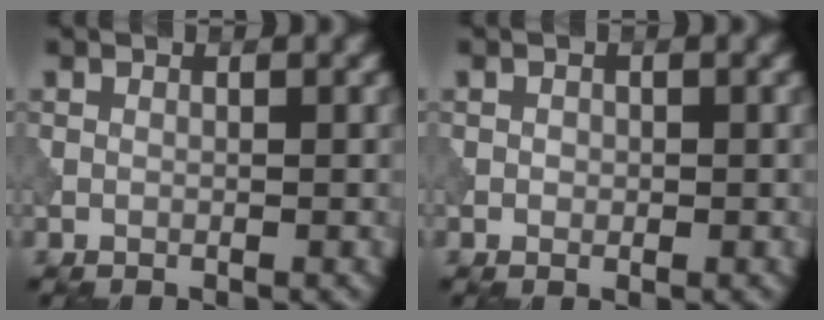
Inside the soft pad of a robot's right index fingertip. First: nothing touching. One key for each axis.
{"total": 0.6, "fx": 0.0, "fy": 0.5, "fz": 0.3, "tx": -0.003, "ty": -0.002, "tz": -0.002}